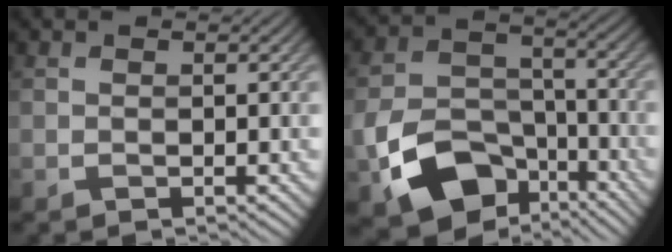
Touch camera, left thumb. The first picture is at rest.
{"total": 12.5, "force": [-6.5, 8.1, 7.0], "torque": [-0.156, -0.032, -0.119]}